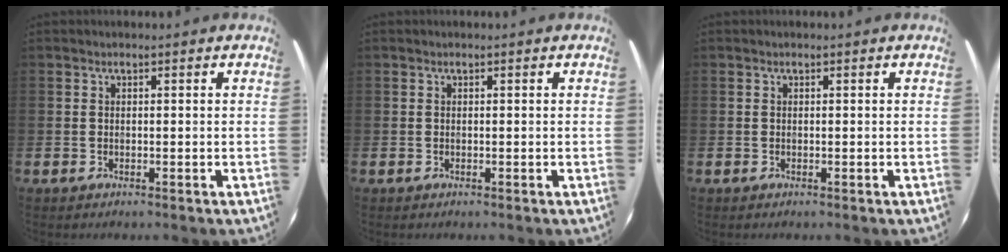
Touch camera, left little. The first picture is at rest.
{"total": 0.0}
{"total": 0.0}